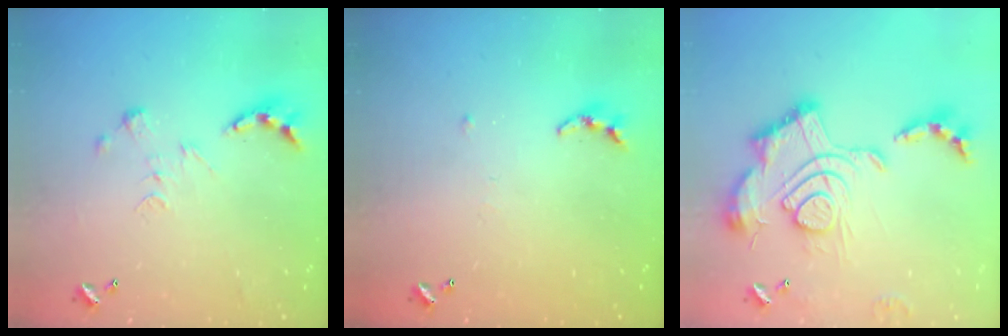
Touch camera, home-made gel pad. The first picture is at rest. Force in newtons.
{"total": 4.0, "press": 3.9, "slide": 0.5}
{"total": 2.5, "press": 1.9, "slide": 1.7}